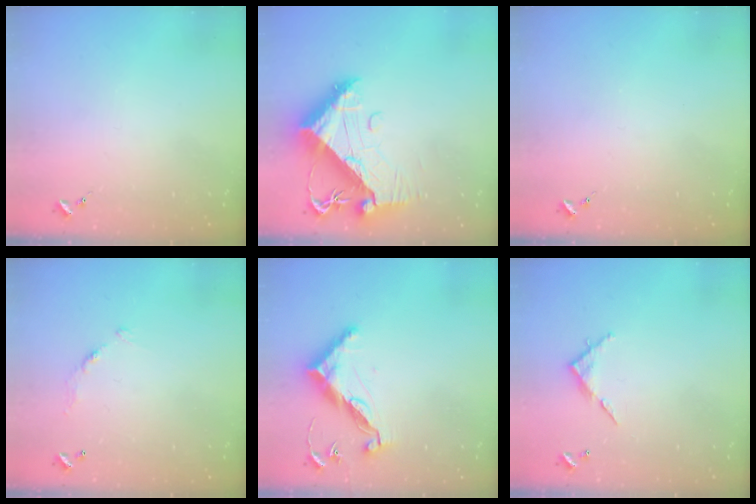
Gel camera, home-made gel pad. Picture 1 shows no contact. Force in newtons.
{"total": 13.2, "press": 13.1, "slide": 1.4}
{"total": 0.0}
{"total": 6.0, "press": 6.0, "slide": 0.4}
{"total": 11.6, "press": 11.6, "slide": 0.4}
{"total": 5.7, "press": 5.7, "slide": 0.4}